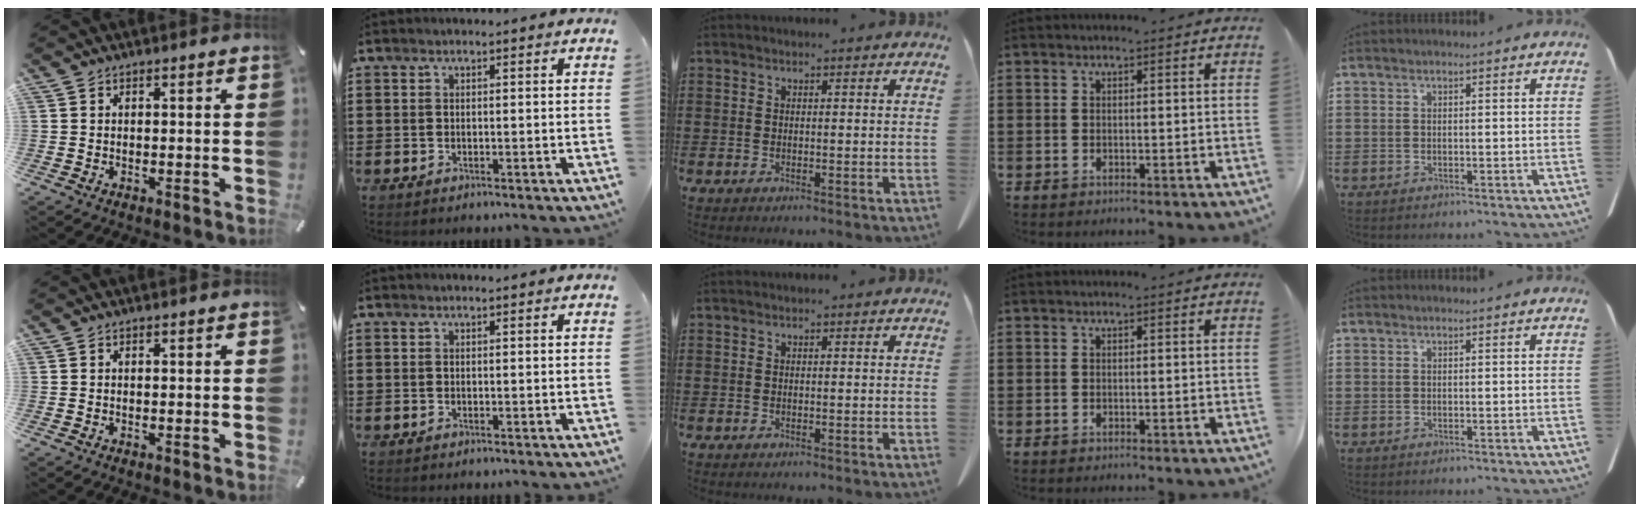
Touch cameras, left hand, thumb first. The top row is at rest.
{}